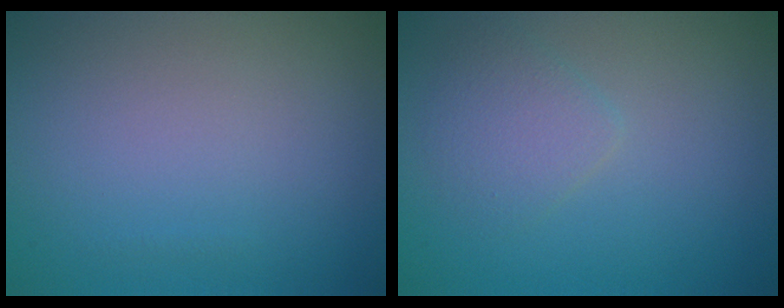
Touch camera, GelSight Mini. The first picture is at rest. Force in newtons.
{"total": 2.0, "press": 1.9, "slide": 0.1}